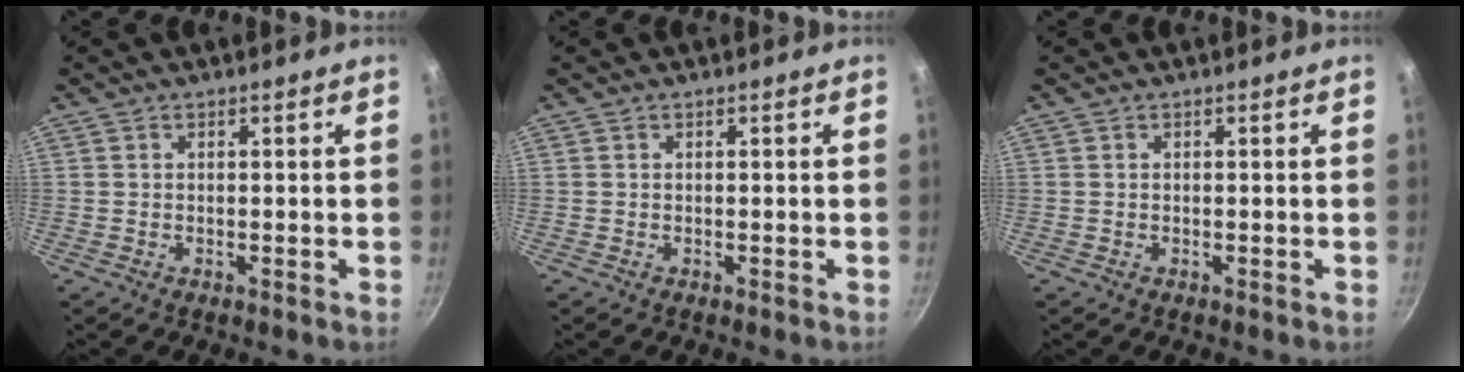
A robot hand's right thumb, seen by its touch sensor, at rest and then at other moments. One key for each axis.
{"total": 0.0}
{"total": 0.0}